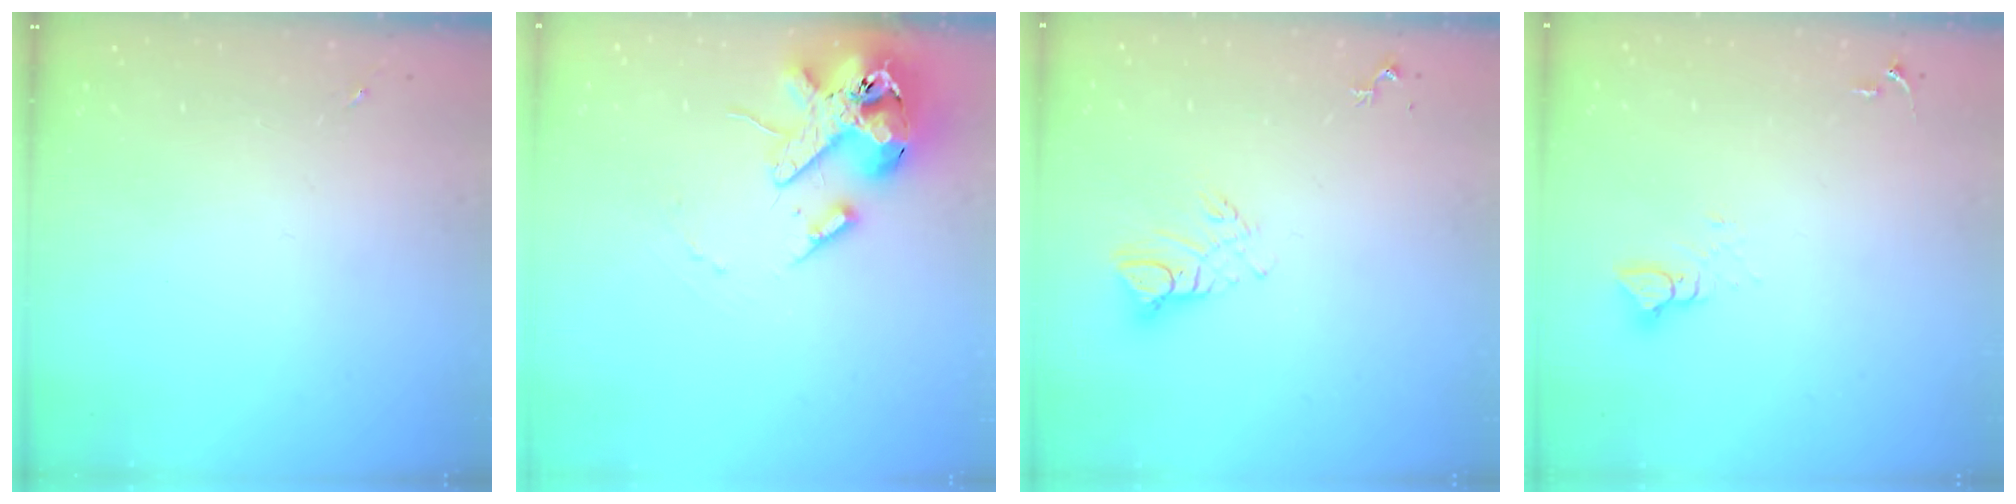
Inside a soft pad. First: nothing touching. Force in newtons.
{"total": 15.6, "press": 15.4, "slide": 2.4}
{"total": 7.6, "press": 7.6, "slide": 0.7}
{"total": 4.2, "press": 4.2, "slide": 0.2}